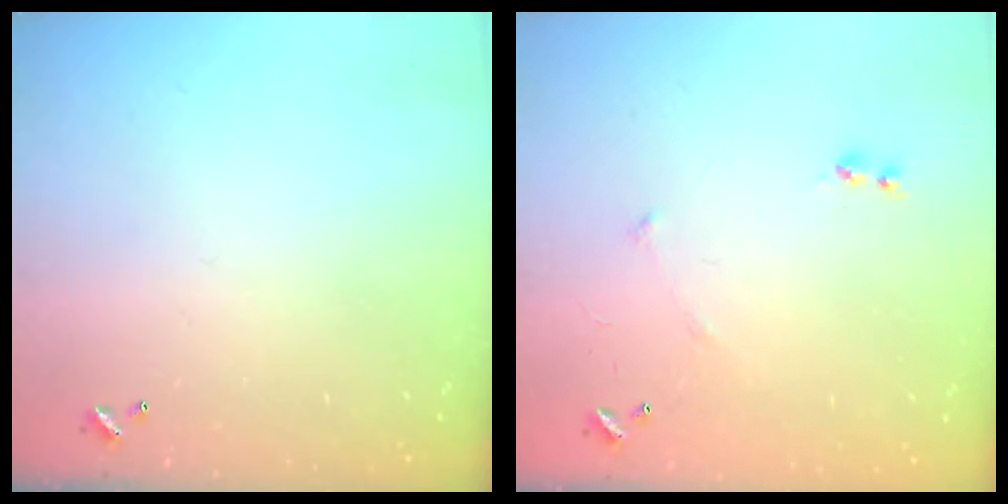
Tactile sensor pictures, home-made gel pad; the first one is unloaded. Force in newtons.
{"total": 5.7, "press": 5.7, "slide": 0.8}